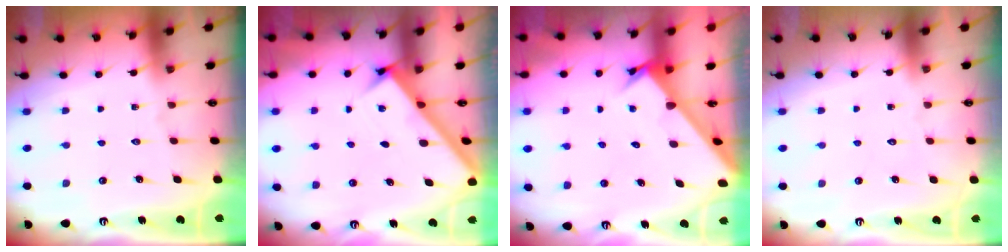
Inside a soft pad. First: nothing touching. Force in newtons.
{"total": 2.7, "press": 2.7, "slide": 0.4}
{"total": 2.7, "press": 2.7, "slide": 0.3}
{"total": 1.8, "press": 1.8, "slide": 0.0}